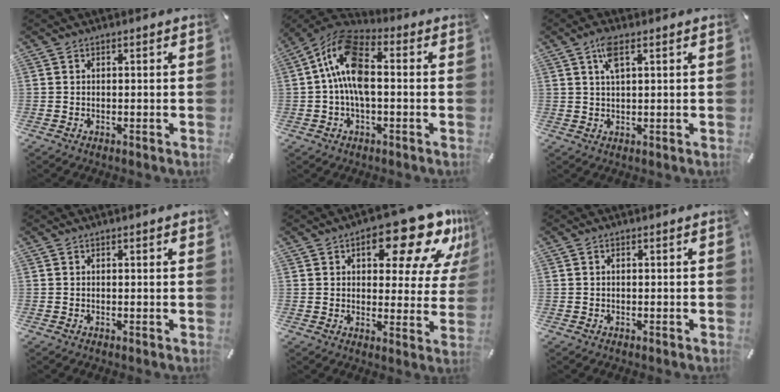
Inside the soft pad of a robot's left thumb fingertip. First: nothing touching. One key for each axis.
{"total": 13.2, "fx": 0.4, "fy": 7.1, "fz": 11.0, "tx": -0.231, "ty": 0.003, "tz": 0.010}
{"total": 4.6, "fx": 2.2, "fy": 1.4, "fz": 3.8, "tx": -0.084, "ty": 0.006, "tz": 0.037}
{"total": 0.5, "fx": 0.2, "fy": 0.1, "fz": 0.4, "tx": 0.001, "ty": -0.001, "tz": 0.001}
{"total": 18.9, "fx": 11.1, "fy": 8.3, "fz": 12.8, "tx": -0.157, "ty": -0.067, "tz": 0.177}
{"total": 0.6, "fx": 0.1, "fy": 0.4, "fz": 0.5, "tx": -0.009, "ty": 0.003, "tz": 0.000}